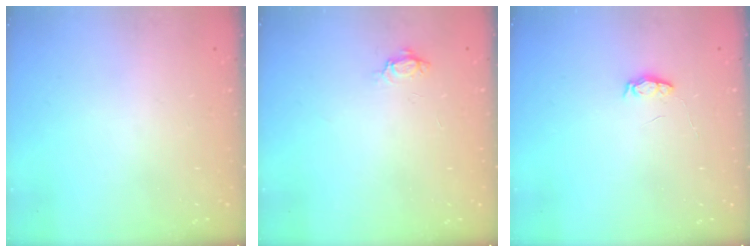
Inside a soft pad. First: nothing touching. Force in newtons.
{"total": 3.3, "press": 3.3, "slide": 0.4}
{"total": 4.0, "press": 4.0, "slide": 0.6}